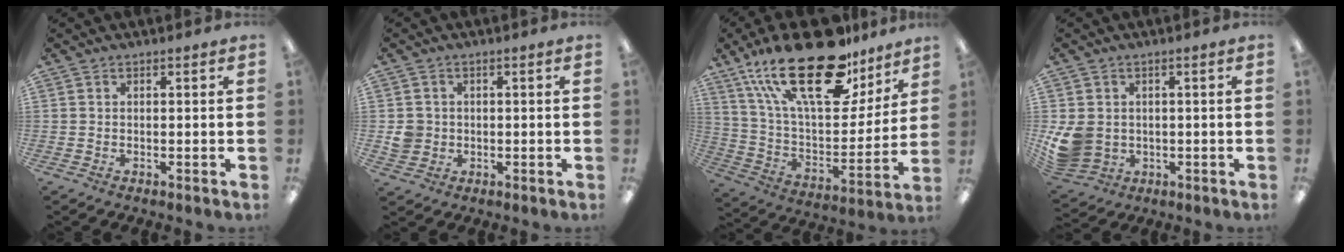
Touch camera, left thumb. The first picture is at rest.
{"total": 4.0, "force": [0.0, 3.9, 1.0], "torque": [-0.015, 0.007, 0.002]}
{"total": 29.9, "force": [18.9, 12.6, 19.5], "torque": [-0.325, -0.111, 0.321]}
{"total": 8.0, "force": [-0.2, 7.0, 4.0], "torque": [-0.099, 0.009, 0.001]}